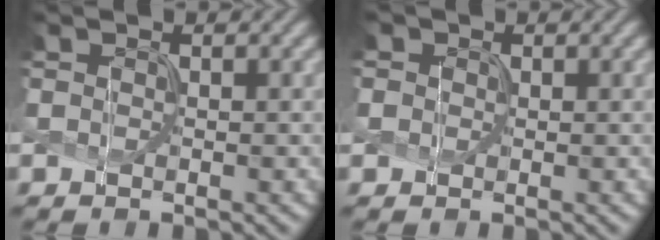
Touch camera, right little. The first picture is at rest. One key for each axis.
{"total": 2.2, "fx": 0.8, "fy": 1.9, "fz": 0.8, "tx": -0.013, "ty": 0.016, "tz": -0.004}